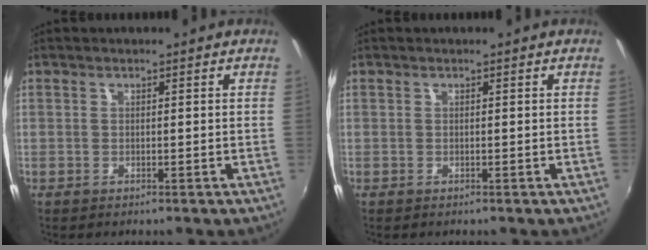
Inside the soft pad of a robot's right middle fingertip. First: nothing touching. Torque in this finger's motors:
{"motor_torque": [0.32, -0.87, 0.04, 0.00]}